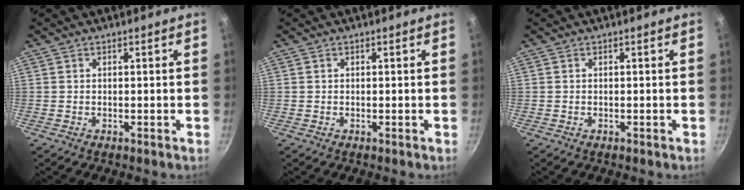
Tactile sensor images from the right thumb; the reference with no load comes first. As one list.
[{"total": 0.0}, {"total": 0.0}]